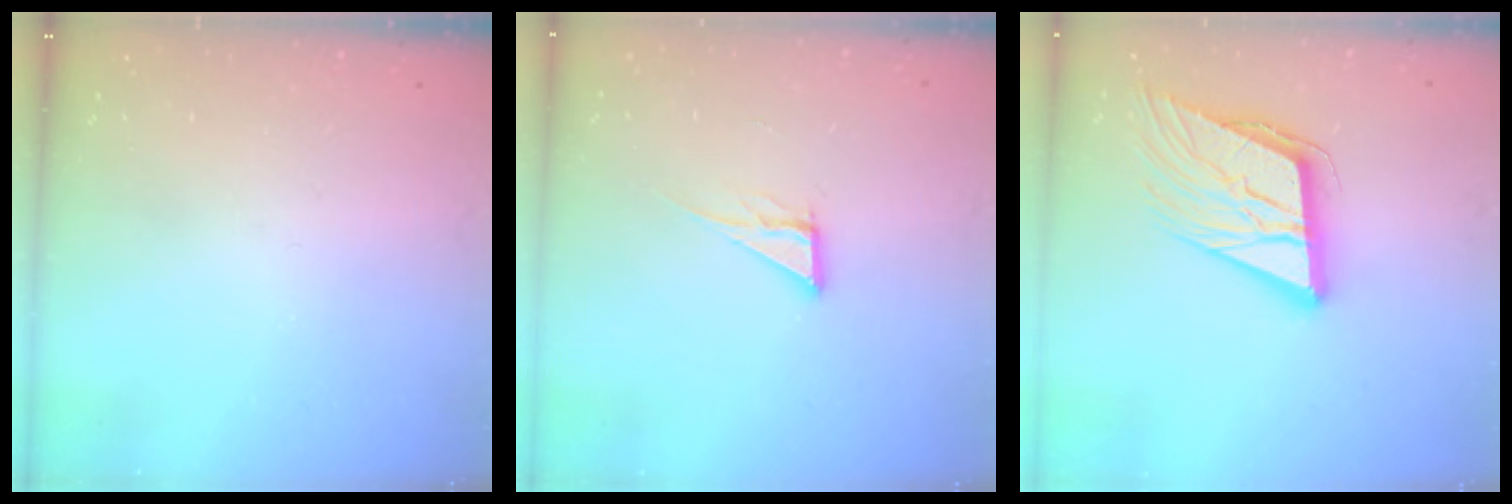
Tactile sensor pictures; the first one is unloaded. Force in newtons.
{"total": 6.1, "press": 6.1, "slide": 0.3}
{"total": 15.0, "press": 14.6, "slide": 3.5}